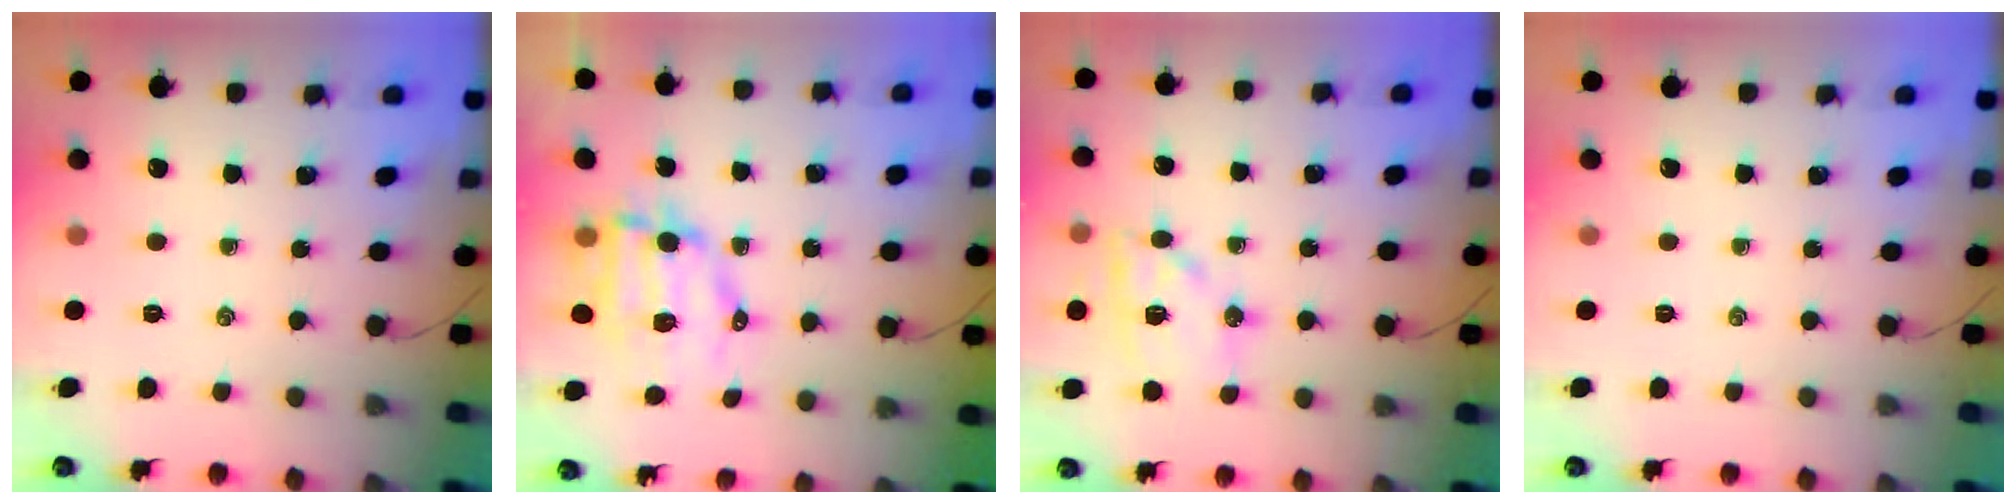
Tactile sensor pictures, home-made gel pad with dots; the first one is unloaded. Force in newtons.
{"total": 8.9, "press": 8.6, "slide": 2.1}
{"total": 12.6, "press": 12.5, "slide": 1.9}
{"total": 0.0}